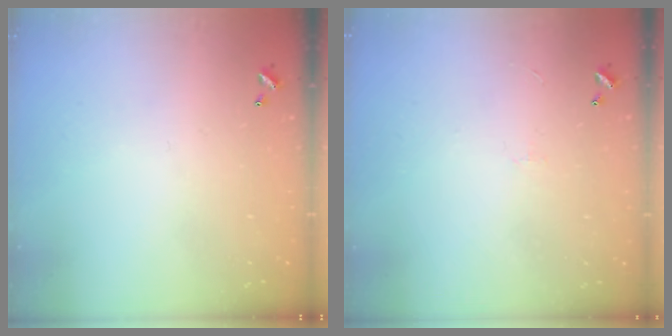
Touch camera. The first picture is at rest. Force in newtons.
{"total": 0.7, "press": 0.3, "slide": 0.7}